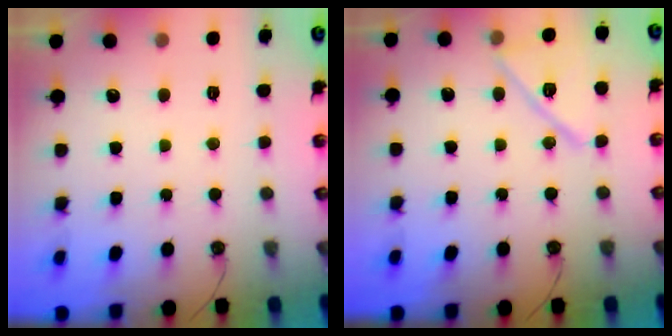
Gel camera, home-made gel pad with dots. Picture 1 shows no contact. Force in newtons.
{"total": 13.3, "press": 13.3, "slide": 0.2}